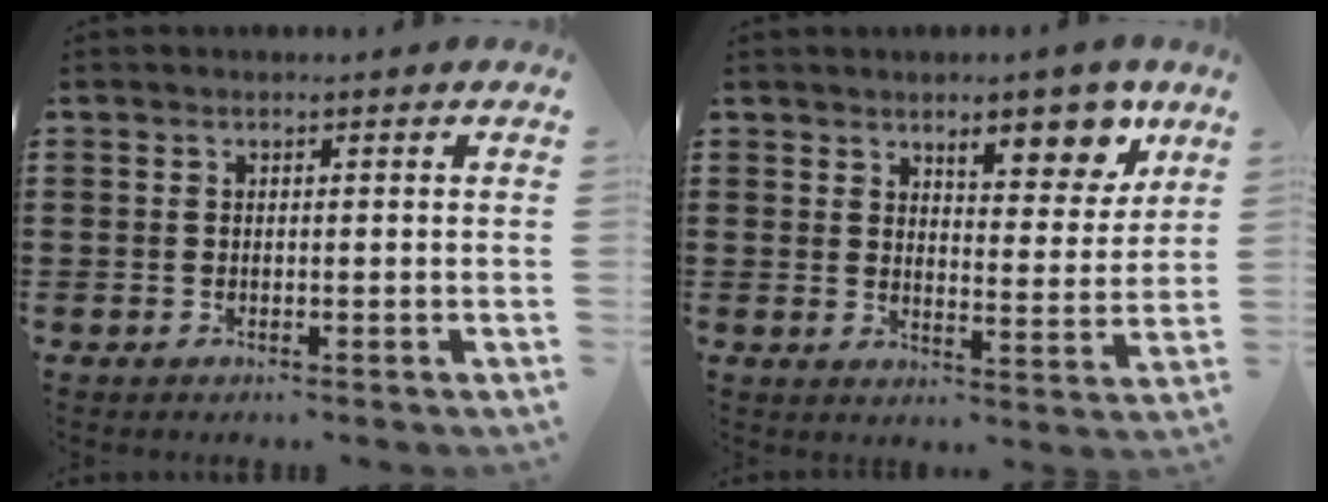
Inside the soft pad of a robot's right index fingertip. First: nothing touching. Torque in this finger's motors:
{"motor_torque": [0.38, 0.24, 0.24, 0.07]}